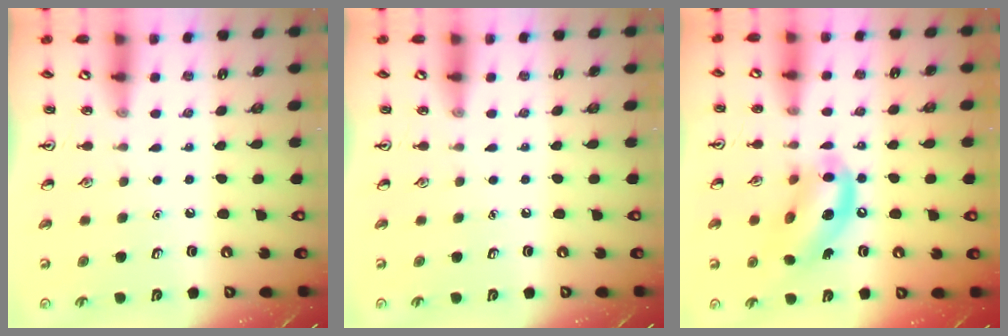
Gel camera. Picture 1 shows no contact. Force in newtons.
{"total": 0.0}
{"total": 12.2, "press": 11.5, "slide": 4.1}